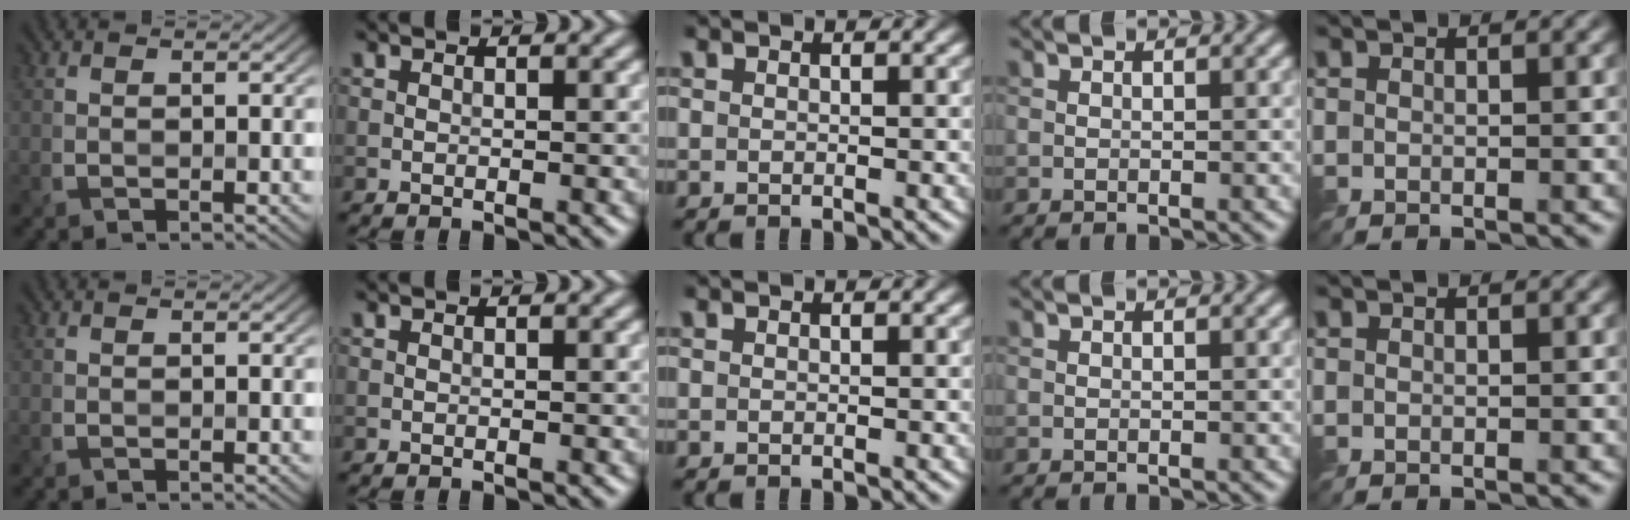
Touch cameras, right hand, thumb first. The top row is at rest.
{}